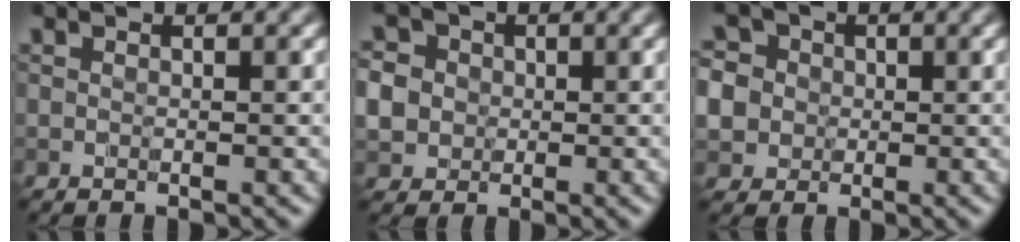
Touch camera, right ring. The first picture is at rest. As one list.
[{"total": 4.6, "force": [0.0, 4.3, 1.6], "torque": [-0.032, 0.019, -0.016]}, {"total": 6.4, "force": [0.0, 6.0, 2.2], "torque": [-0.049, 0.027, -0.026]}]